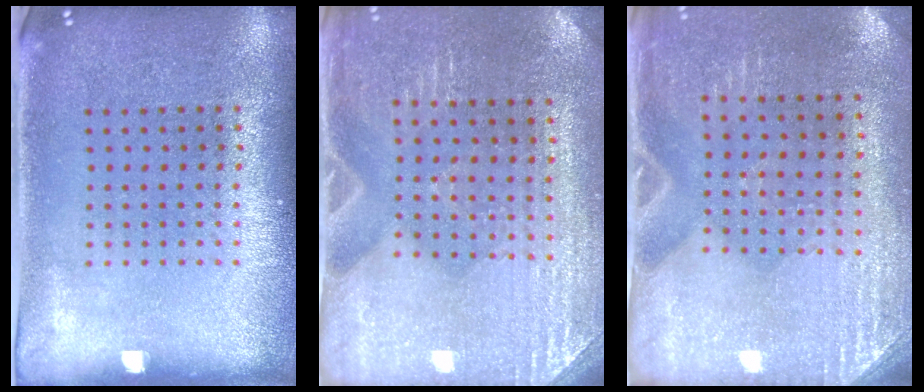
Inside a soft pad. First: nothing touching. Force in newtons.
{"total": 2.9, "press": 2.9, "slide": 0.3}
{"total": 2.8, "press": 2.5, "slide": 1.3}